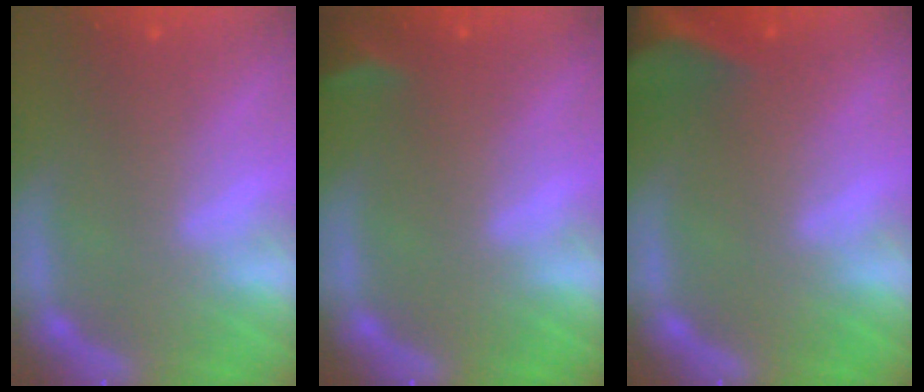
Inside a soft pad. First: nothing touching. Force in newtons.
{"total": 2.4}
{"total": 10.0}